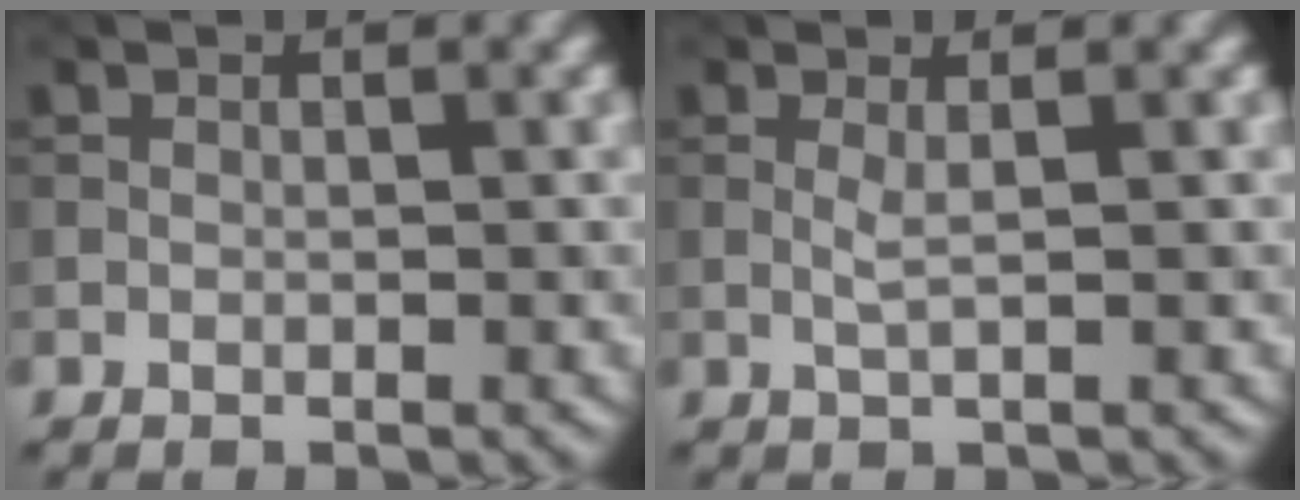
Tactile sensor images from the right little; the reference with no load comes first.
{"total": 1.0, "force": [0.2, 0.1, 1.0], "torque": [-0.023, 0.001, 0.002]}